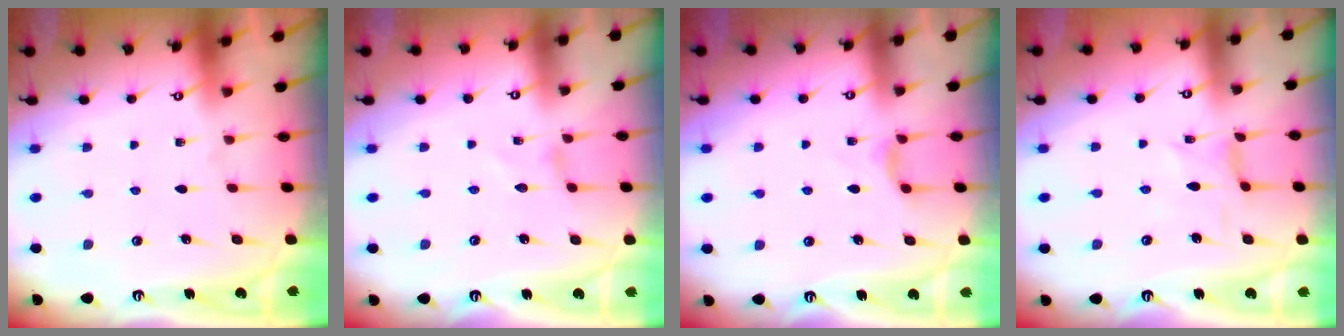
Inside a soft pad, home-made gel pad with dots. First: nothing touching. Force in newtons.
{"total": 0.0}
{"total": 4.2, "press": 4.2, "slide": 0.7}
{"total": 0.8, "press": 0.8, "slide": 0.3}